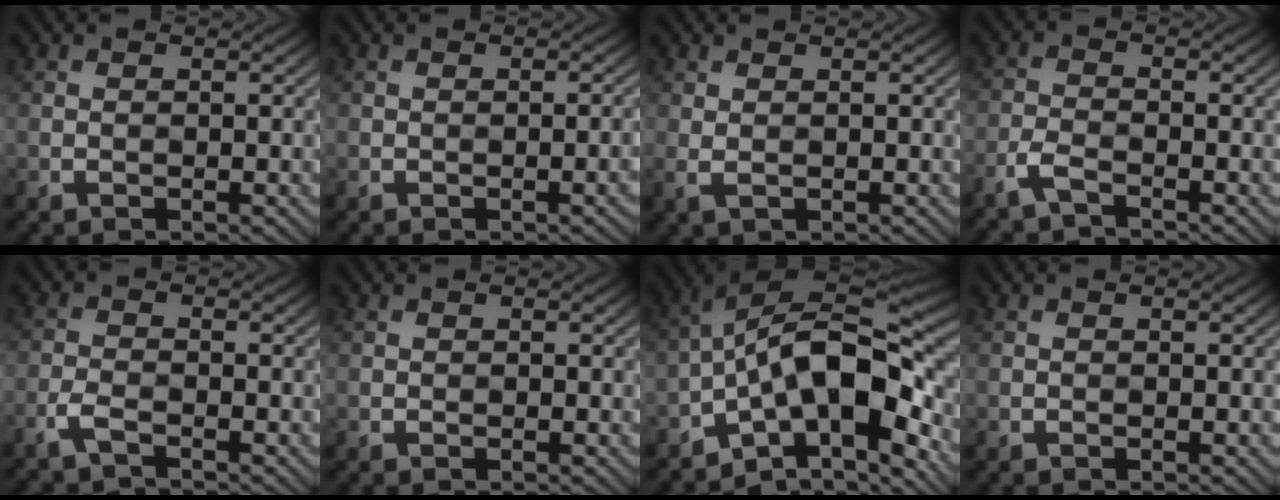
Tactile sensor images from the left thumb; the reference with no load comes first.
{"total": 1.7, "force": [-1.0, 0.3, 1.4], "torque": [-0.009, 0.009, -0.013]}
{"total": 1.6, "force": [0.9, 0.5, 1.2], "torque": [-0.027, -0.007, 0.018]}
{"total": 3.5, "force": [-2.5, 1.0, 2.2], "torque": [-0.049, -0.006, -0.056]}
{"total": 2.8, "force": [-1.9, 0.8, 1.9], "torque": [-0.041, -0.004, -0.041]}
{"total": 0.0}
{"total": 16.0, "force": [-1.7, 7.0, 14.3], "torque": [-0.227, 0.026, -0.048]}
{"total": 0.0}